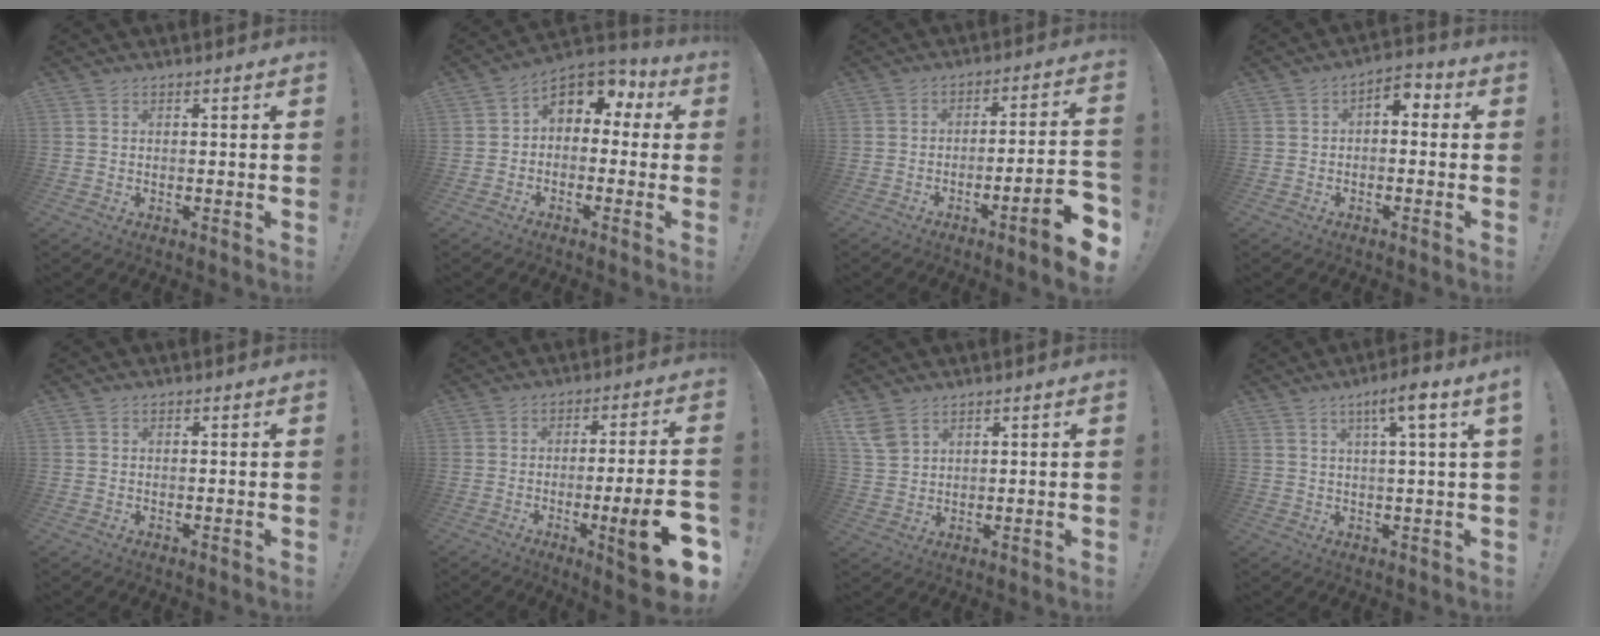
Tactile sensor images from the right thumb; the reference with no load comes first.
{"total": 8.0, "force": [2.6, 5.5, 5.3], "torque": [-0.076, -0.014, 0.052]}
{"total": 10.1, "force": [-5.6, 0.4, 8.4], "torque": [-0.123, 0.021, -0.091]}
{"total": 3.7, "force": [-0.9, 2.4, 2.6], "torque": [-0.032, 0.007, -0.018]}
{"total": 0.0}
{"total": 15.7, "force": [-5.0, 1.7, 14.8], "torque": [-0.212, 0.011, -0.062]}
{"total": 5.7, "force": [3.7, 3.2, 2.8], "torque": [-0.068, -0.011, 0.075]}
{"total": 7.0, "force": [2.8, -0.4, 6.4], "torque": [-0.100, -0.009, 0.037]}